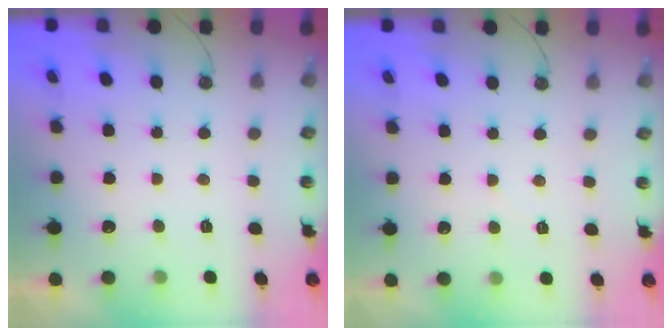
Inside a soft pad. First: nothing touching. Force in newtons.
{"total": 3.3, "press": 3.3, "slide": 0.5}